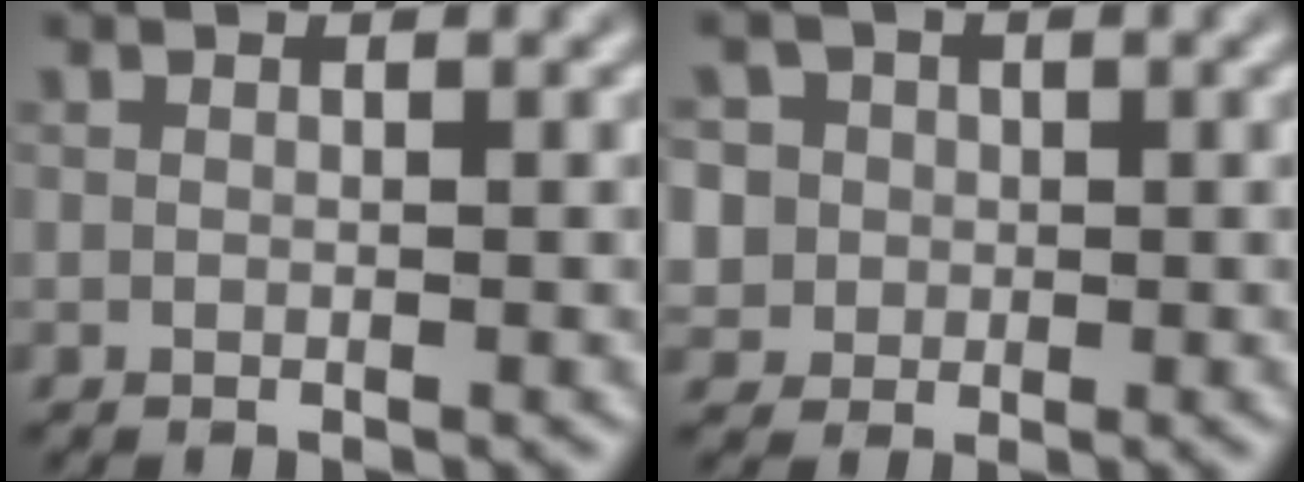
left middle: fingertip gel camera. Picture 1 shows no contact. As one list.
[{"total": 5.8, "force": [1.8, 5.1, 1.9], "torque": [-0.036, 0.031, 0.009]}]